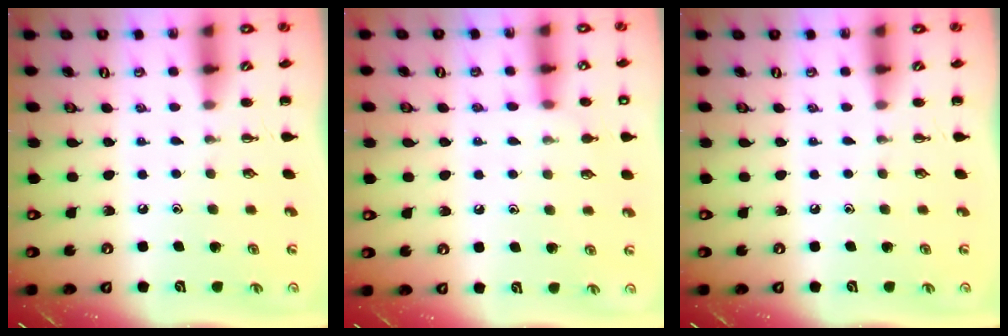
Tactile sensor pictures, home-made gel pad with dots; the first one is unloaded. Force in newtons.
{"total": 7.8, "press": 7.5, "slide": 2.2}
{"total": 0.0}